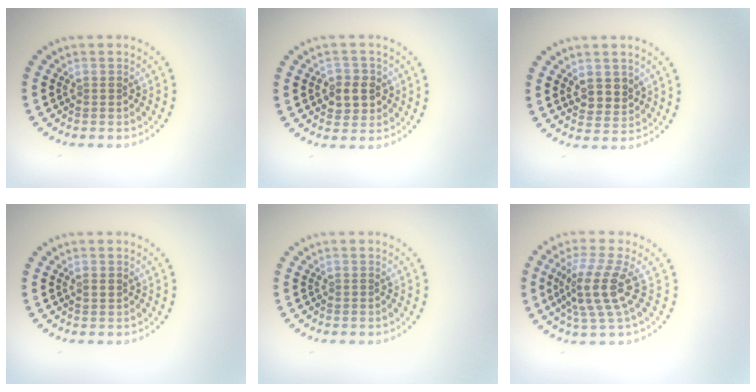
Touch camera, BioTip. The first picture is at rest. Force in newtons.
{"total": 2.8, "press": 2.7, "slide": 0.8}
{"total": 2.3, "press": 2.1, "slide": 0.9}
{"total": 1.0, "press": 1.0, "slide": 0.1}
{"total": 0.0}
{"total": 4.1, "press": 3.1, "slide": 2.7}